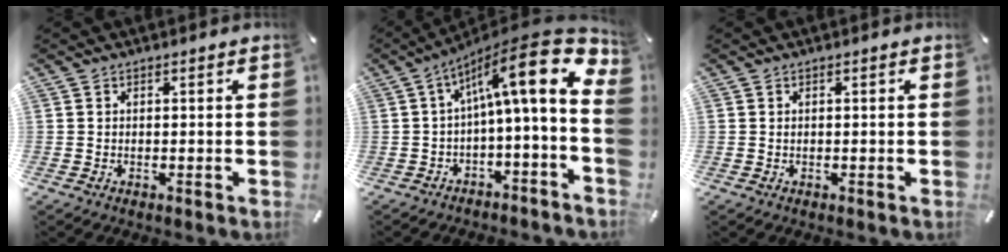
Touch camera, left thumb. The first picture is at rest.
{"total": 15.0, "force": [5.1, 3.9, 13.5], "torque": [-0.197, -0.050, 0.075]}
{"total": 0.5, "force": [-0.1, 0.2, 0.5], "torque": [-0.010, 0.000, -0.001]}